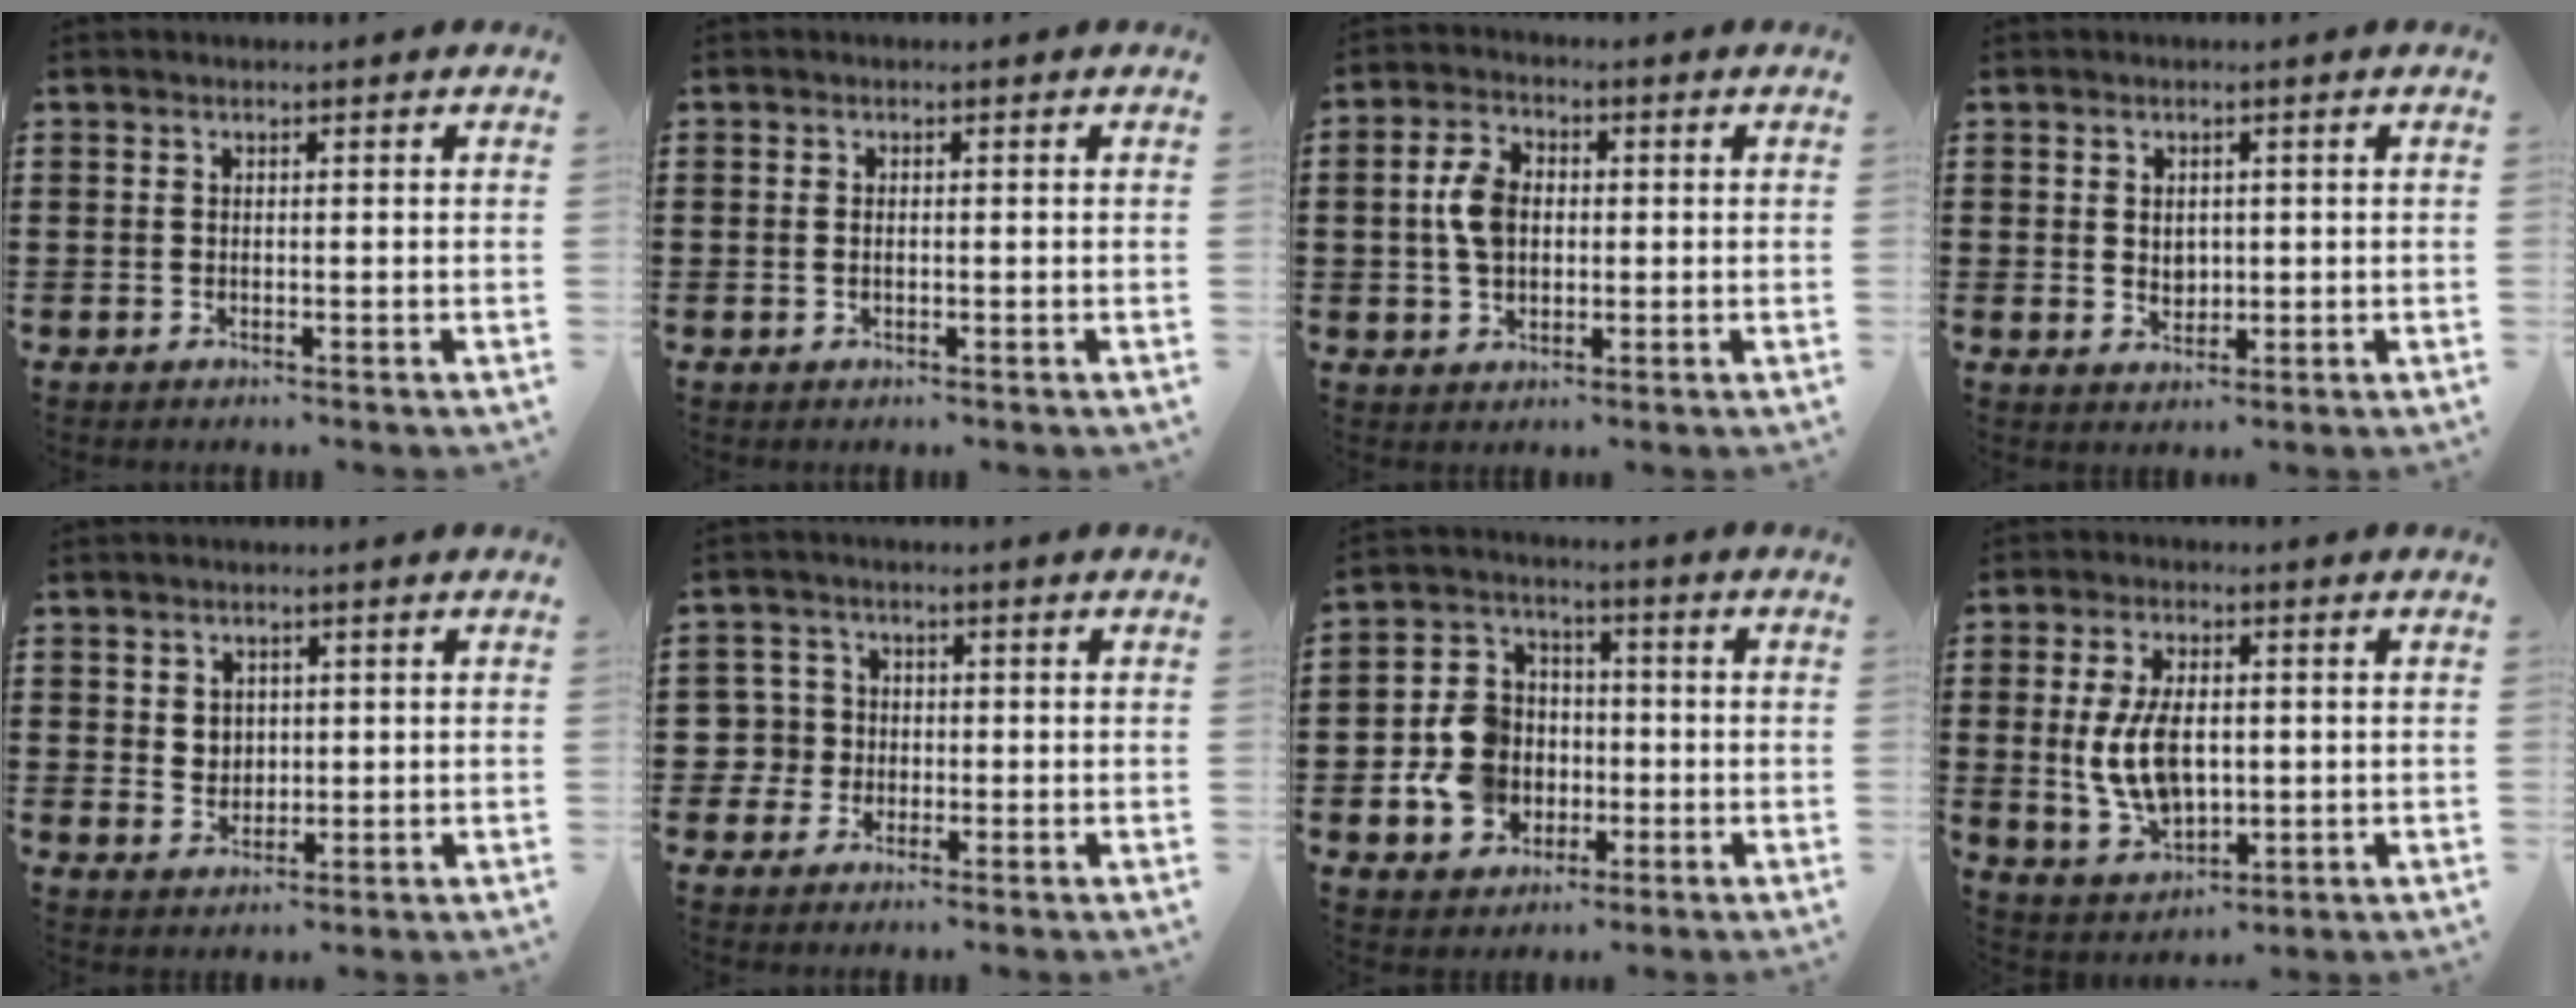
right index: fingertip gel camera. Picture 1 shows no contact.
{"total": 1.0, "force": [0.0, 0.5, 0.8], "torque": [-0.018, 0.003, -0.001]}
{"total": 5.8, "force": [0.2, 3.8, 4.3], "torque": [-0.111, 0.008, -0.005]}
{"total": 2.4, "force": [0.5, 2.0, 1.2], "torque": [-0.020, 0.005, 0.006]}
{"total": 2.7, "force": [1.3, 2.3, 0.5], "torque": [-0.011, 0.007, 0.022]}
{"total": 4.1, "force": [-0.9, 3.9, 0.7], "torque": [-0.045, 0.003, -0.026]}
{"total": 8.7, "force": [-1.8, 7.6, 3.9], "torque": [-0.113, 0.022, -0.033]}
{"total": 8.8, "force": [0.1, 5.1, 7.2], "torque": [-0.154, 0.002, -0.001]}